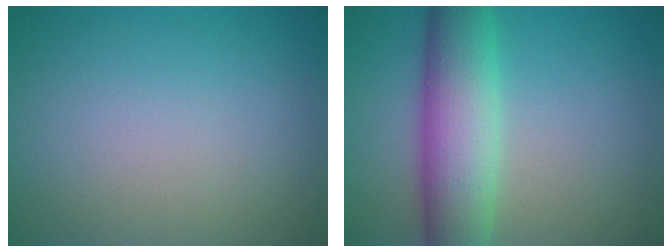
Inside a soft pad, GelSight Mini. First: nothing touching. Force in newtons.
{"total": 8.1, "press": 8.1, "slide": 0.3}